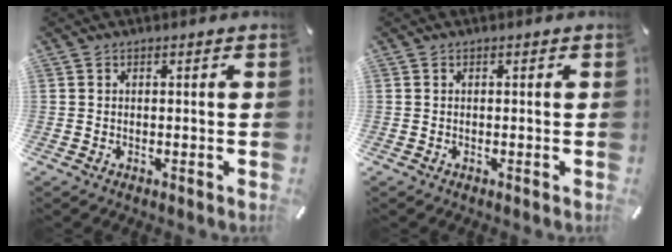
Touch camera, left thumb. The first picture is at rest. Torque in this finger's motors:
{"motor_torque": [0.00, 0.00, 0.00, 0.00, 0.00]}